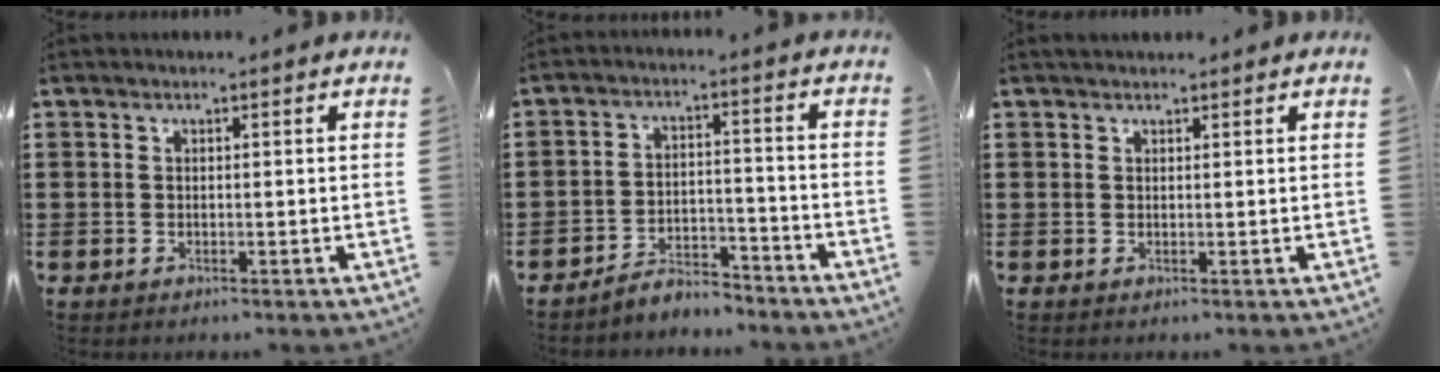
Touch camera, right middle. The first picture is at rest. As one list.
[{"total": 4.7, "force": [-4.7, 0.7, 0.2], "torque": [-0.007, 0.009, -0.097]}, {"total": 0.9, "force": [0.8, 0.3, 0.1], "torque": [-0.004, -0.002, 0.016]}]